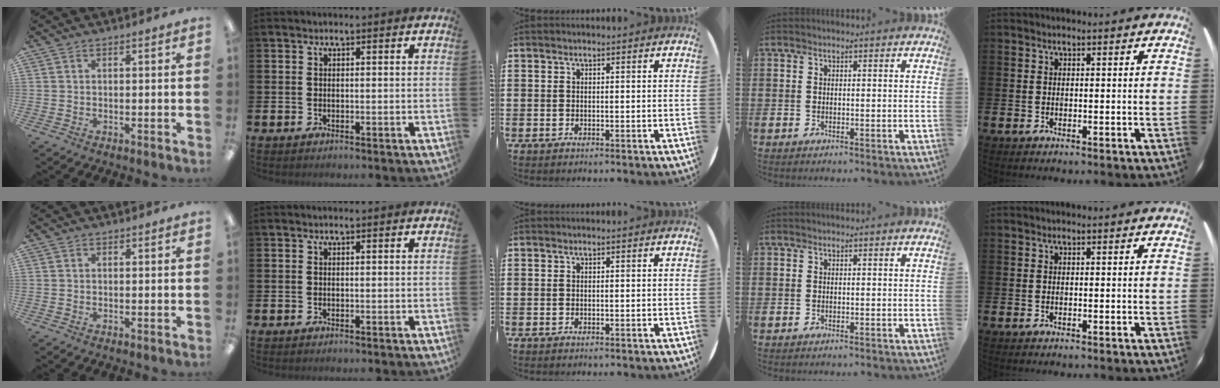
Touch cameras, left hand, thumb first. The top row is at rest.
{}